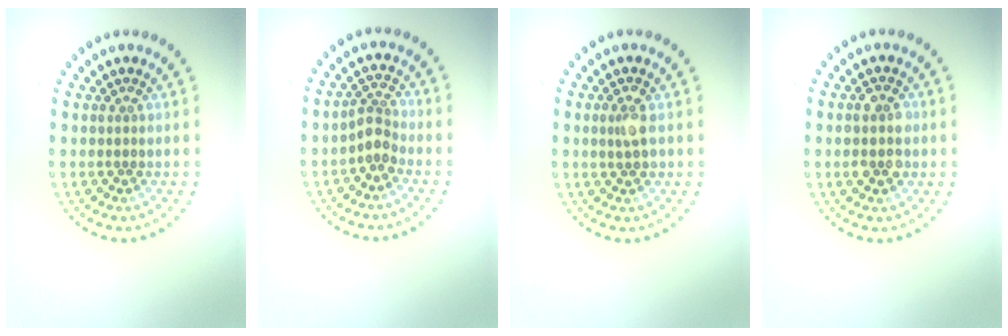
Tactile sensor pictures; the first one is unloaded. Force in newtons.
{"total": 2.1, "press": 1.6, "slide": 1.4}
{"total": 1.4, "press": 1.4, "slide": 0.1}
{"total": 2.9, "press": 2.8, "slide": 0.3}